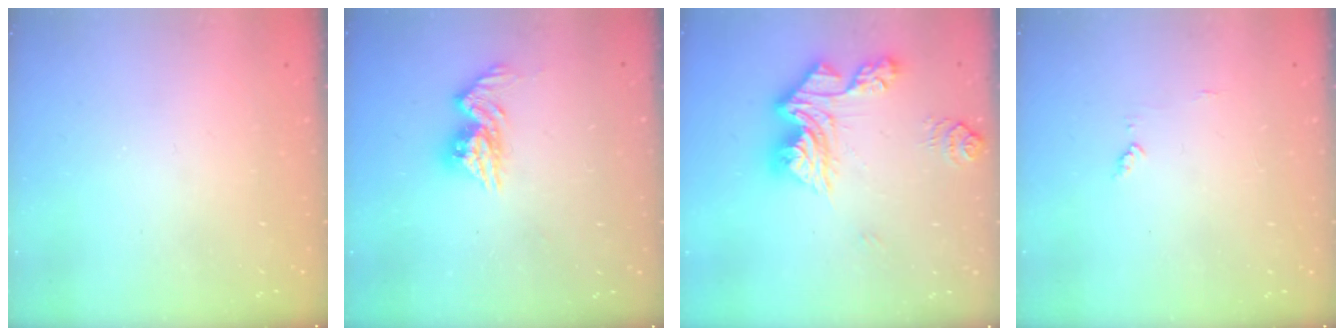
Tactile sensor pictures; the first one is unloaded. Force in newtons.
{"total": 11.0, "press": 11.0, "slide": 1.0}
{"total": 16.5, "press": 16.5, "slide": 1.5}
{"total": 4.1, "press": 4.0, "slide": 0.8}